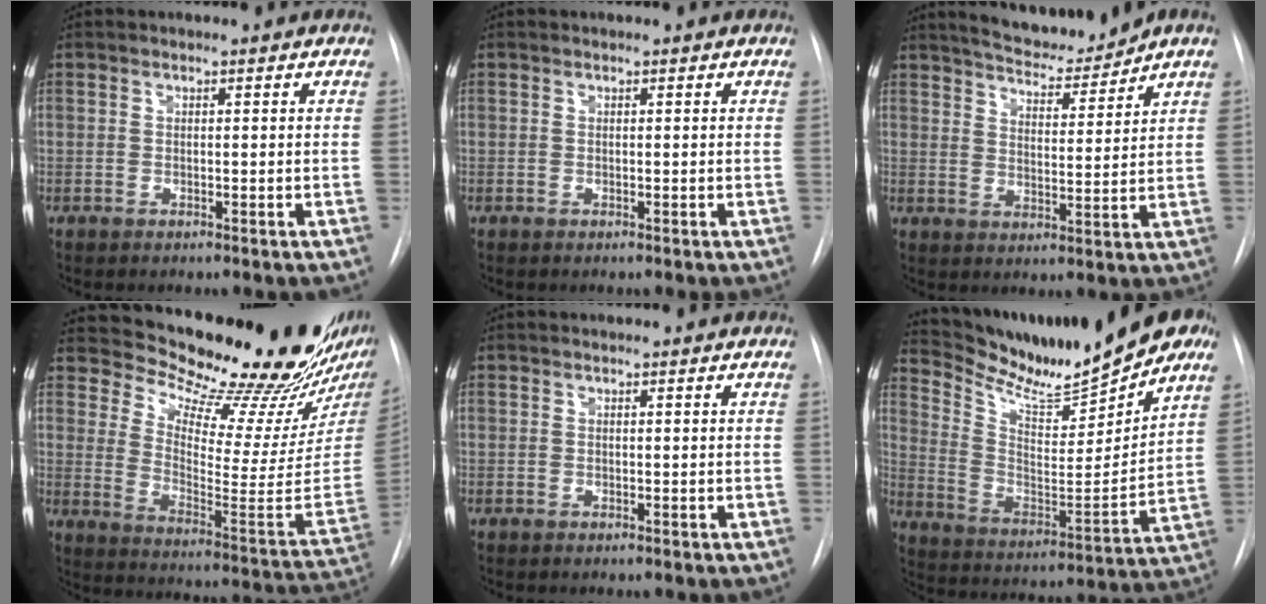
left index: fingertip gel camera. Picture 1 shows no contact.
{"total": 0.0}
{"total": 8.7, "force": [8.2, 0.4, 2.8], "torque": [-0.047, -0.009, 0.135]}
{"total": 24.3, "force": [20.8, 3.0, 12.3], "torque": [-0.189, -0.092, 0.279]}
{"total": 0.0}
{"total": 20.9, "force": [18.6, 3.3, 8.9], "torque": [-0.152, -0.034, 0.291]}